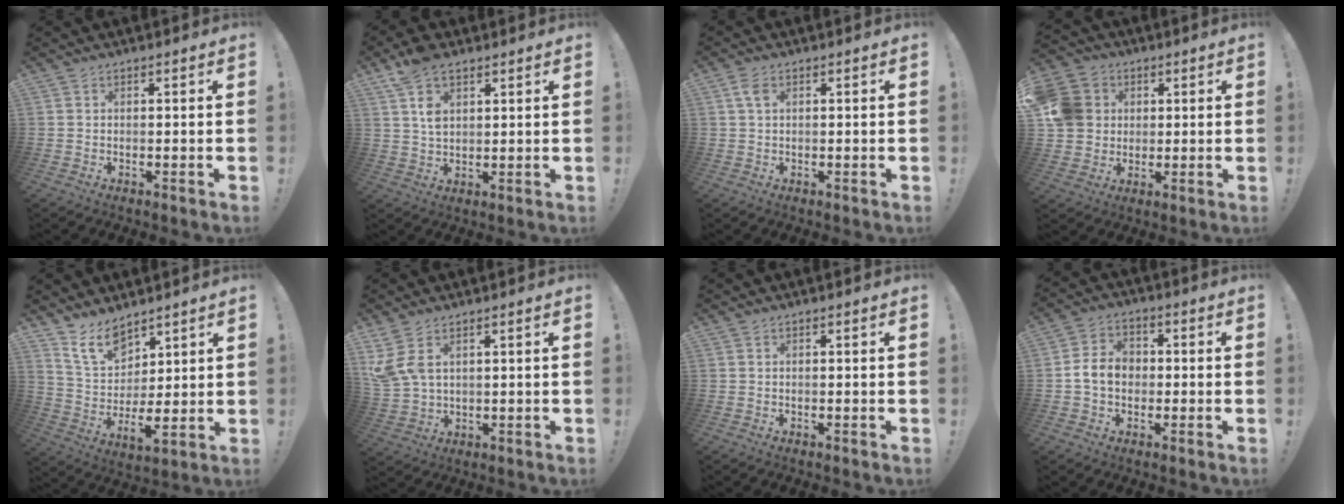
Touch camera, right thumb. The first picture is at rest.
{"total": 8.4, "force": [4.6, 4.6, 5.2], "torque": [-0.084, -0.013, 0.087]}
{"total": 3.6, "force": [1.3, 2.2, 2.6], "torque": [-0.045, 0.002, 0.023]}
{"total": 12.1, "force": [1.9, 11.1, 4.6], "torque": [-0.069, 0.008, 0.046]}
{"total": 11.3, "force": [7.4, 5.9, 6.2], "torque": [-0.111, -0.050, 0.145]}
{"total": 7.6, "force": [4.1, 3.9, 5.0], "torque": [-0.116, -0.020, 0.080]}
{"total": 0.0}
{"total": 8.9, "force": [-0.7, 7.1, 5.3], "torque": [-0.102, 0.014, -0.011]}